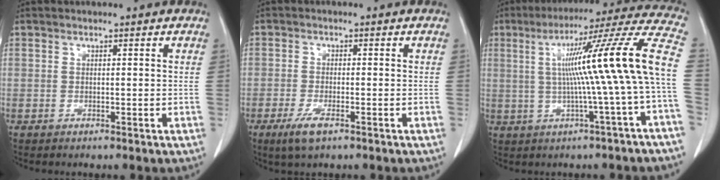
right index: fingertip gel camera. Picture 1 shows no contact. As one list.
[{"total": 4.2, "force": [-2.4, 1.3, 3.1], "torque": [-0.069, -0.006, -0.042]}, {"total": 17.7, "force": [0.0, -1.7, 17.6], "torque": [-0.245, 0.030, -0.007]}]